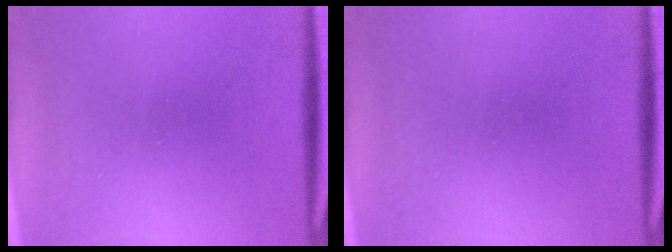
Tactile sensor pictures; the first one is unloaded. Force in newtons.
{"total": 0.0}